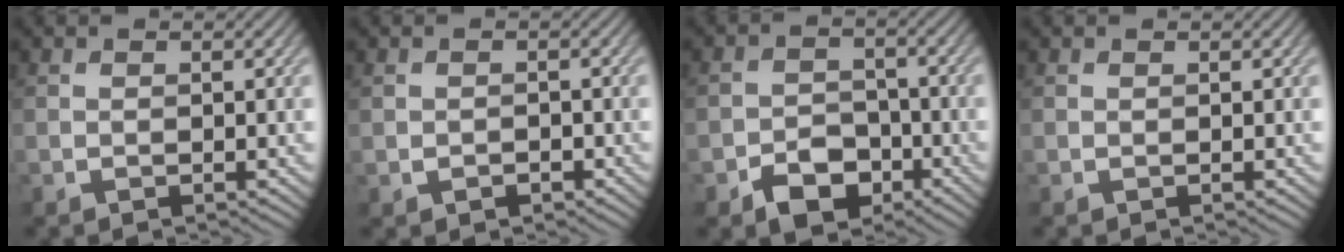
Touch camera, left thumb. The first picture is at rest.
{"total": 1.5, "force": [-0.7, 1.1, 0.6], "torque": [-0.011, -0.005, -0.012]}
{"total": 5.6, "force": [-3.3, 3.6, 2.7], "torque": [-0.045, -0.002, -0.067]}
{"total": 0.0}